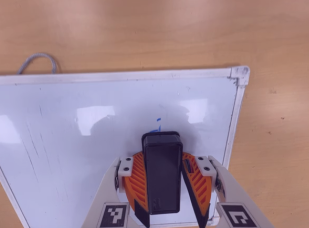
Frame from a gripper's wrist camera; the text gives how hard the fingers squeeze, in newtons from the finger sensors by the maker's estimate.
{"total": 12.6, "left": 14.4, "right": 10.7}